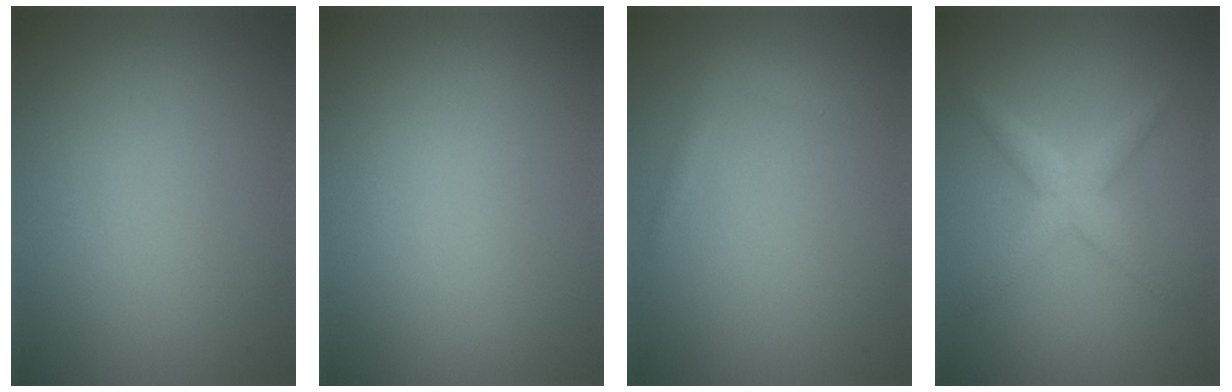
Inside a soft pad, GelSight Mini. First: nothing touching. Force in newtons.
{"total": 0.0}
{"total": 1.1, "press": 1.1, "slide": 0.1}
{"total": 2.8, "press": 2.8, "slide": 0.1}